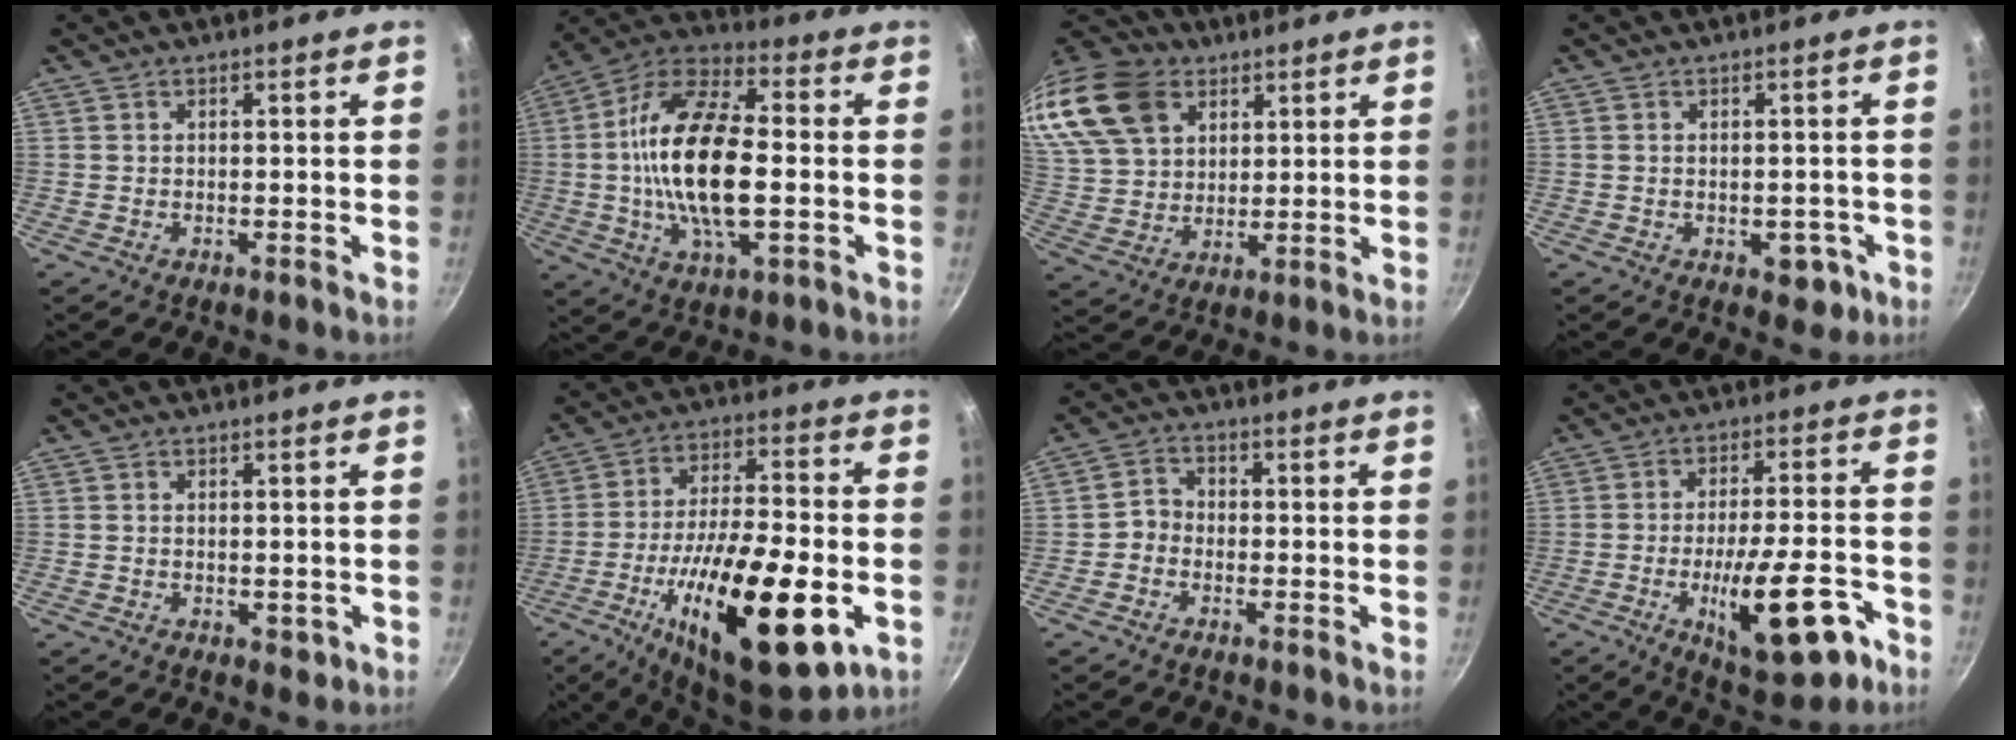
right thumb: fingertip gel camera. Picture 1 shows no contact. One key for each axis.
{"total": 20.4, "fx": -1.0, "fy": 9.3, "fz": 18.1, "tx": -0.338, "ty": 0.023, "tz": -0.032}
{"total": 21.9, "fx": 11.0, "fy": 15.3, "fz": 11.2, "tx": -0.232, "ty": 0.003, "tz": 0.213}
{"total": 4.4, "fx": -1.5, "fy": 2.8, "fz": 3.0, "tx": -0.019, "ty": 0.010, "tz": -0.013}
{"total": 1.8, "fx": 0.0, "fy": 1.2, "fz": 1.4, "tx": -0.016, "ty": -0.004, "tz": 0.002}
{"total": 26.0, "fx": -8.6, "fy": 9.1, "fz": 22.8, "tx": -0.361, "ty": 0.015, "tz": -0.133}
{"total": 3.1, "fx": -1.1, "fy": 2.7, "fz": 1.2, "tx": -0.007, "ty": 0.019, "tz": -0.029}
{"total": 16.6, "fx": -6.7, "fy": 5.6, "fz": 14.0, "tx": -0.195, "ty": 0.028, "tz": -0.089}